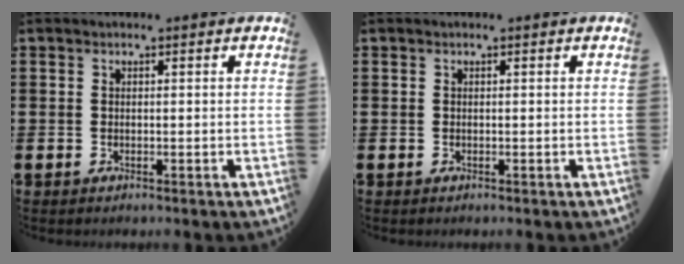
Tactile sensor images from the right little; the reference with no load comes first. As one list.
[{"total": 0.0}]